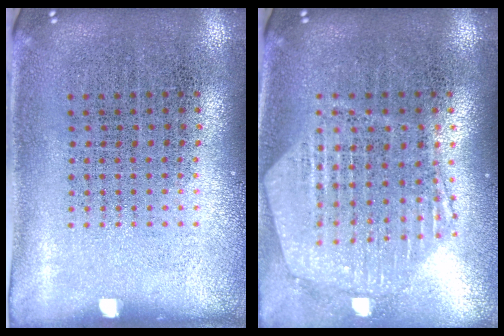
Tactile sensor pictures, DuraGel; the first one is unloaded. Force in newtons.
{"total": 1.2, "press": 1.1, "slide": 0.2}